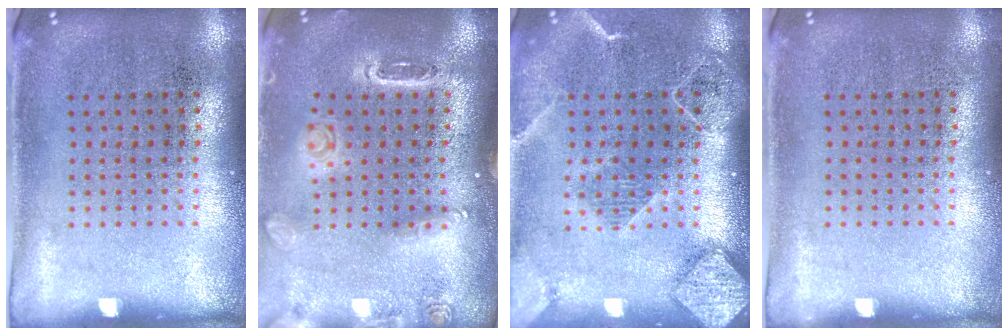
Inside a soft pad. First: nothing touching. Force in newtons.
{"total": 1.5, "press": 1.5, "slide": 0.1}
{"total": 2.3, "press": 1.9, "slide": 1.2}
{"total": 0.0}